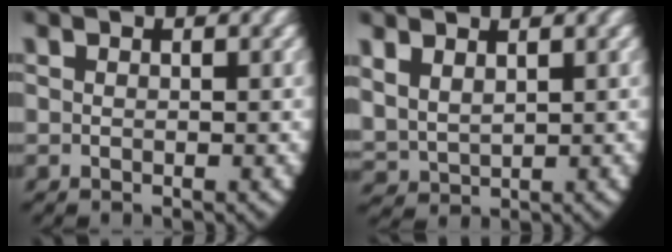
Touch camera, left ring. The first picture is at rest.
{"total": 3.8, "force": [1.4, 3.3, 1.4], "torque": [-0.058, -0.013, 0.039]}